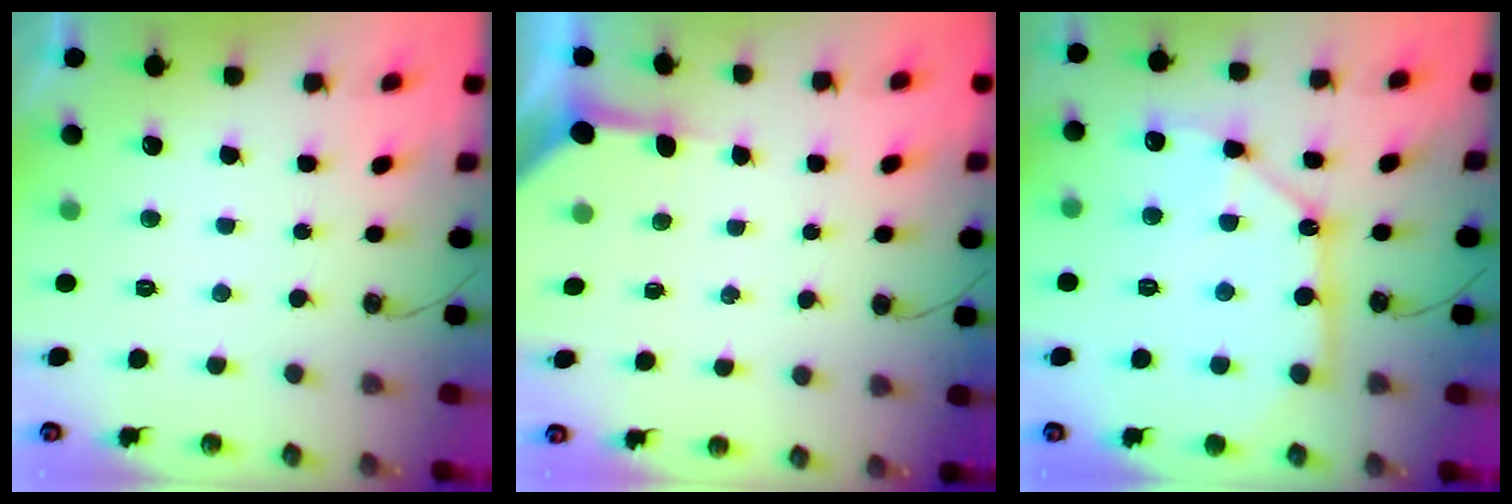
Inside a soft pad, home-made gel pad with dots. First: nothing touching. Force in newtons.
{"total": 4.2, "press": 4.2, "slide": 0.4}
{"total": 13.9, "press": 13.8, "slide": 1.4}